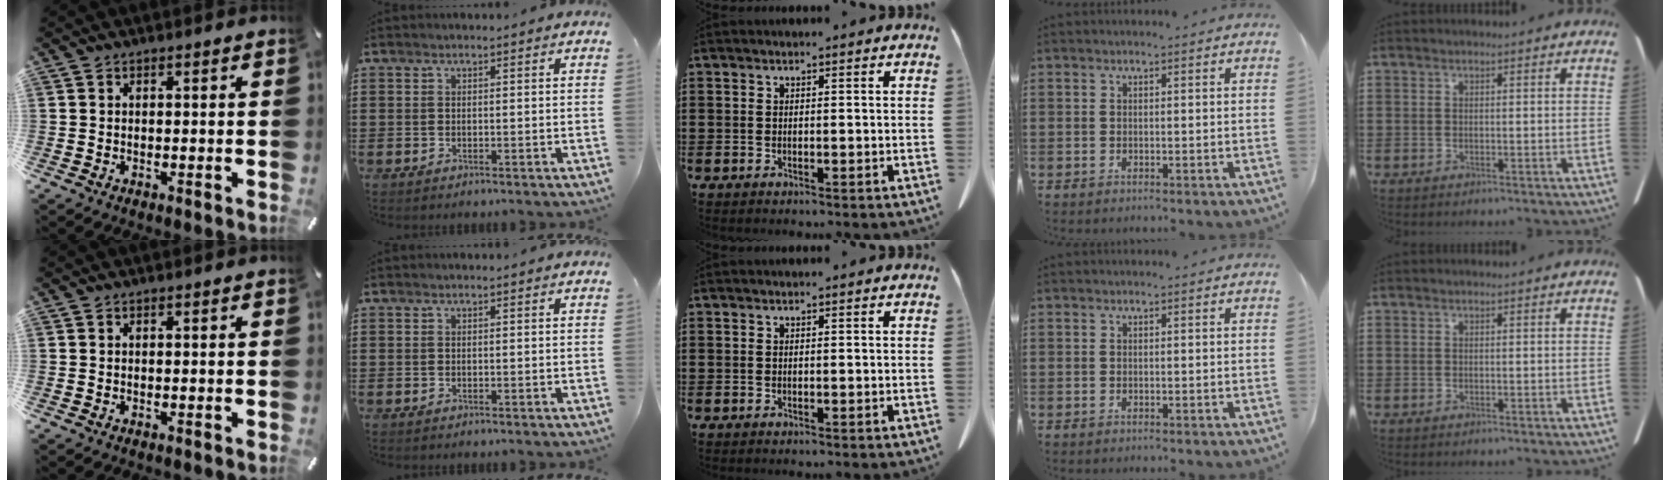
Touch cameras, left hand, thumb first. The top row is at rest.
{}